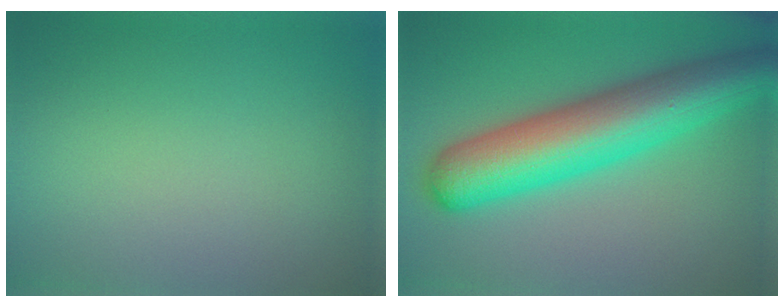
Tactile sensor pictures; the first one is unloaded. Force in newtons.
{"total": 10.4, "press": 10.4, "slide": 0.2}